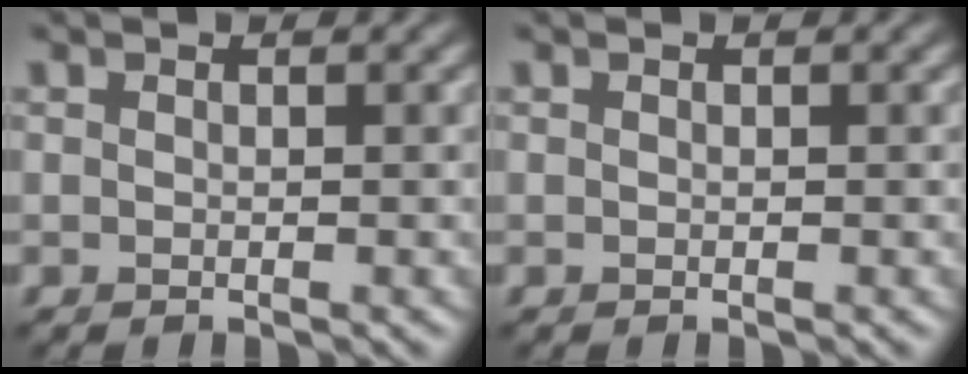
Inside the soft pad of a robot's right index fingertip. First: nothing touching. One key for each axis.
{"total": 0.0}